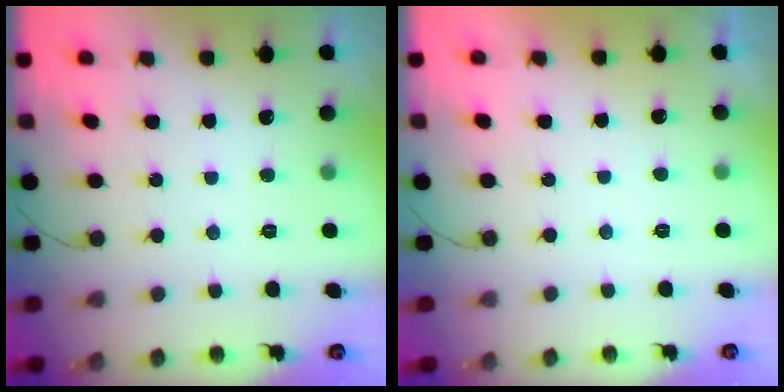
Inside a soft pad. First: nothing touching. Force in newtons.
{"total": 0.7, "press": 0.5, "slide": 0.5}